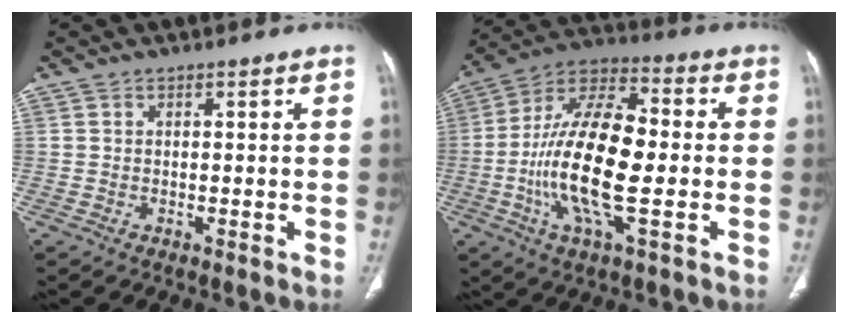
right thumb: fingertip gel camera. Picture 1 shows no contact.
{"total": 19.5, "force": [-2.3, 7.1, 18.0], "torque": [-0.345, 0.020, -0.051]}